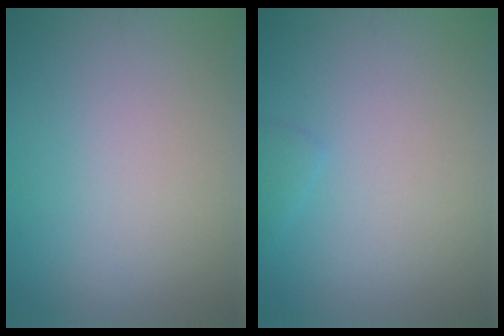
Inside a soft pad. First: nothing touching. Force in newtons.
{"total": 0.9, "press": 0.9, "slide": 0.1}